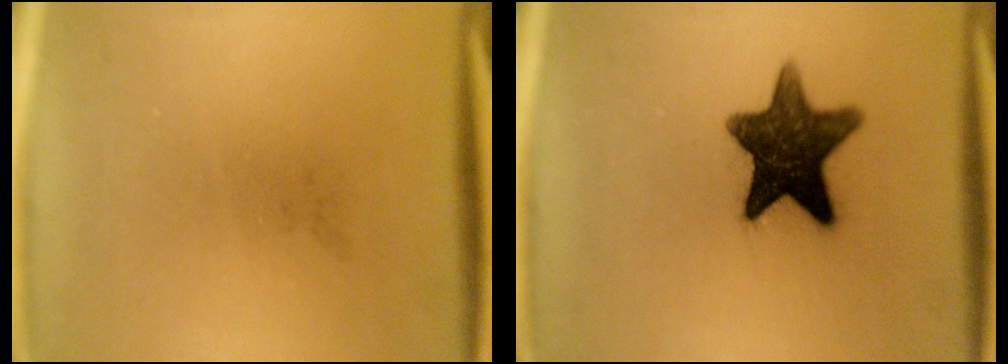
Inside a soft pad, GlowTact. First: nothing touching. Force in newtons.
{"total": 12.7}